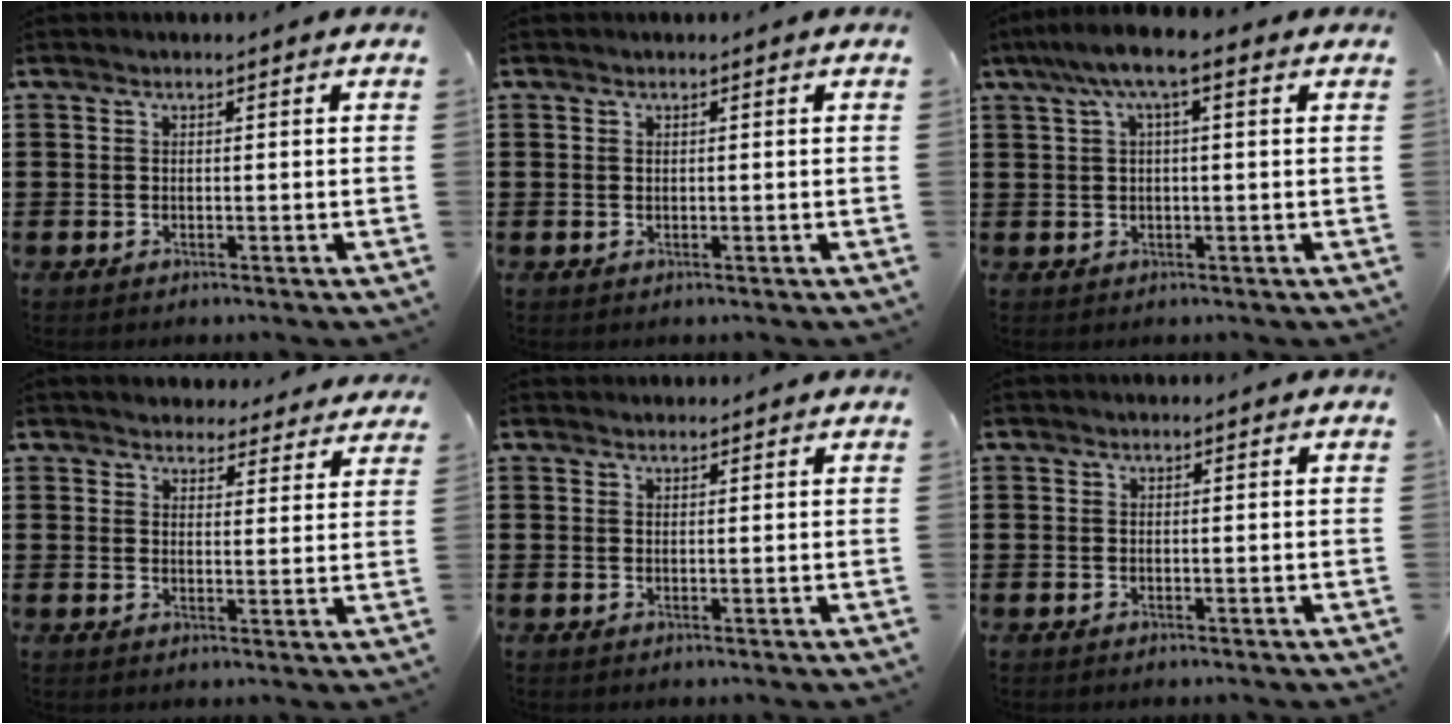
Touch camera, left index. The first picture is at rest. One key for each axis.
{"total": 0.0}
{"total": 4.9, "fx": 1.5, "fy": 0.8, "fz": 4.6, "tx": -0.097, "ty": 0.004, "tz": 0.021}
{"total": 3.8, "fx": 3.7, "fy": 0.7, "fz": 0.1, "tx": -0.008, "ty": -0.016, "tz": 0.067}
{"total": 0.9, "fx": 0.9, "fy": 0.2, "fz": 0.1, "tx": -0.003, "ty": 0.001, "tz": 0.018}
{"total": 0.0}